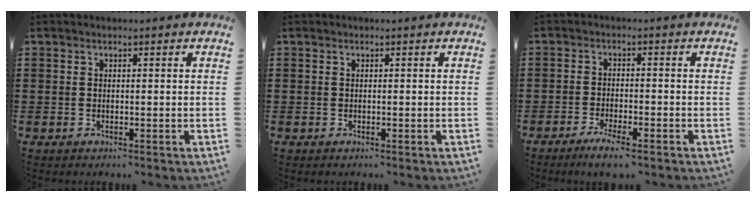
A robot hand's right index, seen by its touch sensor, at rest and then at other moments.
{"total": 0.0}
{"total": 3.0, "force": [-2.6, 0.0, 1.6], "torque": [-0.034, -0.002, -0.050]}